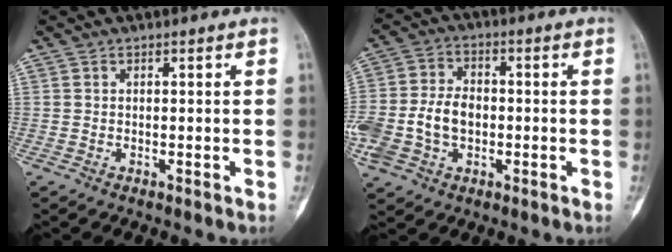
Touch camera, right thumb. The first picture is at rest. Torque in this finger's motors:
{"motor_torque": [1.63, 1.41, 0.94, -0.47, 0.16]}